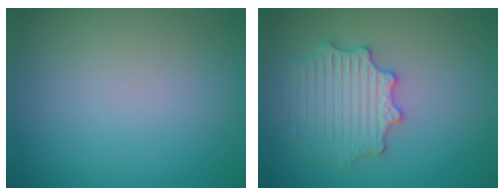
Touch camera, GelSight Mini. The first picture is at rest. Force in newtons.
{"total": 3.6, "press": 3.6, "slide": 0.6}